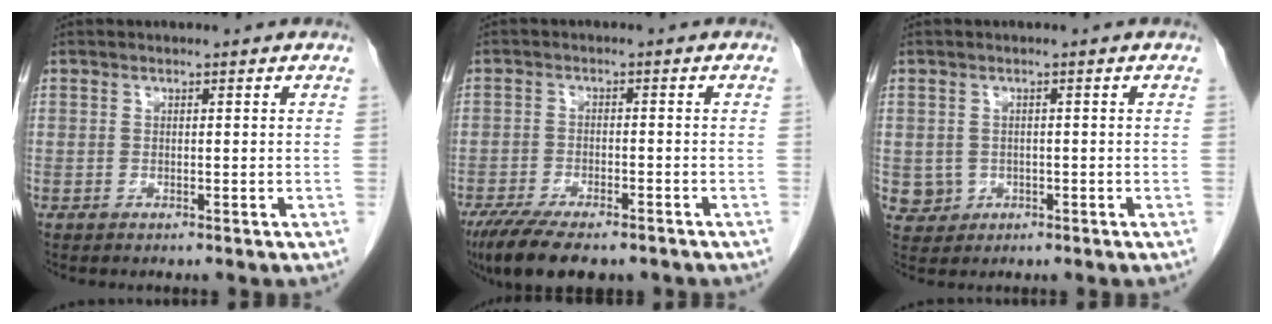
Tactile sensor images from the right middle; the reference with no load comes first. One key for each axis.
{"total": 11.8, "fx": -8.9, "fy": 3.9, "fz": 6.8, "tx": -0.112, "ty": -0.014, "tz": -0.135}
{"total": 2.8, "fx": -0.4, "fy": 2.7, "fz": 0.5, "tx": -0.004, "ty": 0.005, "tz": 0.002}